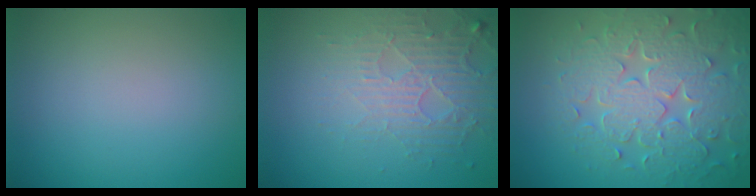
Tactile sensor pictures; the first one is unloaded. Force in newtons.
{"total": 5.2, "press": 3.3, "slide": 4.0}
{"total": 8.1, "press": 6.2, "slide": 5.1}